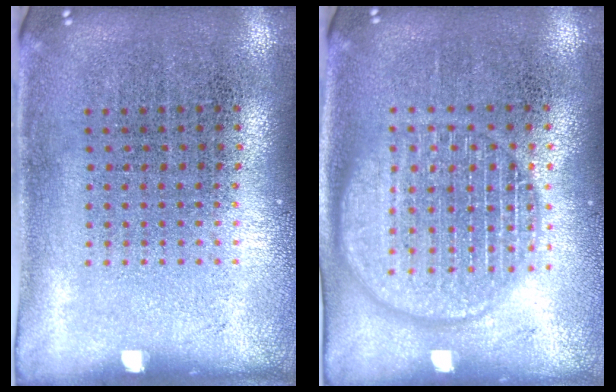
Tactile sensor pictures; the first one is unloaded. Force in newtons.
{"total": 2.6, "press": 2.6, "slide": 0.4}